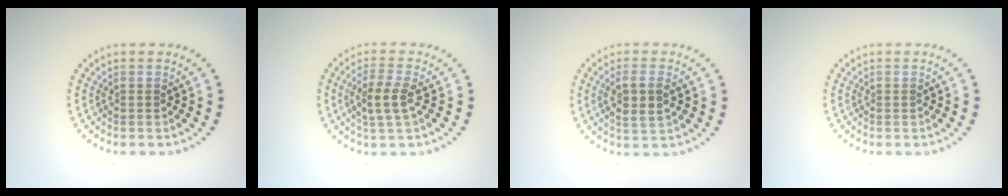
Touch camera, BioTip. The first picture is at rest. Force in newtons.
{"total": 2.8, "press": 2.6, "slide": 1.1}
{"total": 3.0, "press": 2.8, "slide": 0.9}
{"total": 0.0}